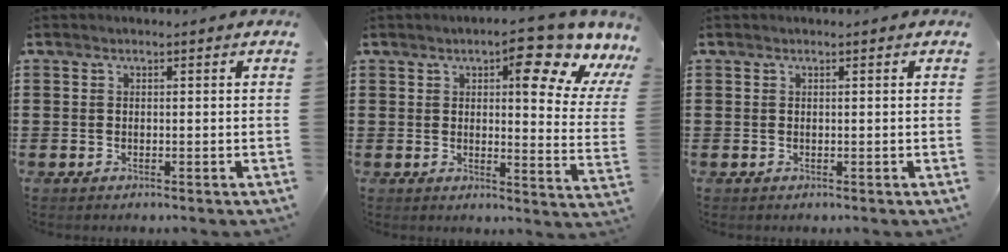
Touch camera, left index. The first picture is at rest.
{"total": 10.0, "force": [6.5, 1.5, 7.4], "torque": [-0.105, -0.037, 0.097]}
{"total": 0.0}